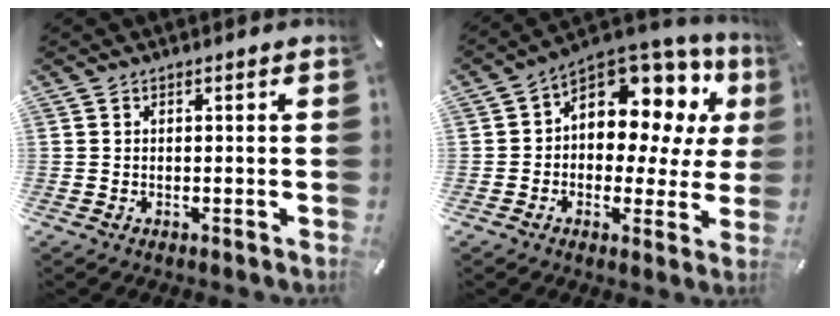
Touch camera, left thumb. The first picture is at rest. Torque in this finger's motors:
{"motor_torque": [0.81, 0.77, 1.10, 0.63, 0.17]}